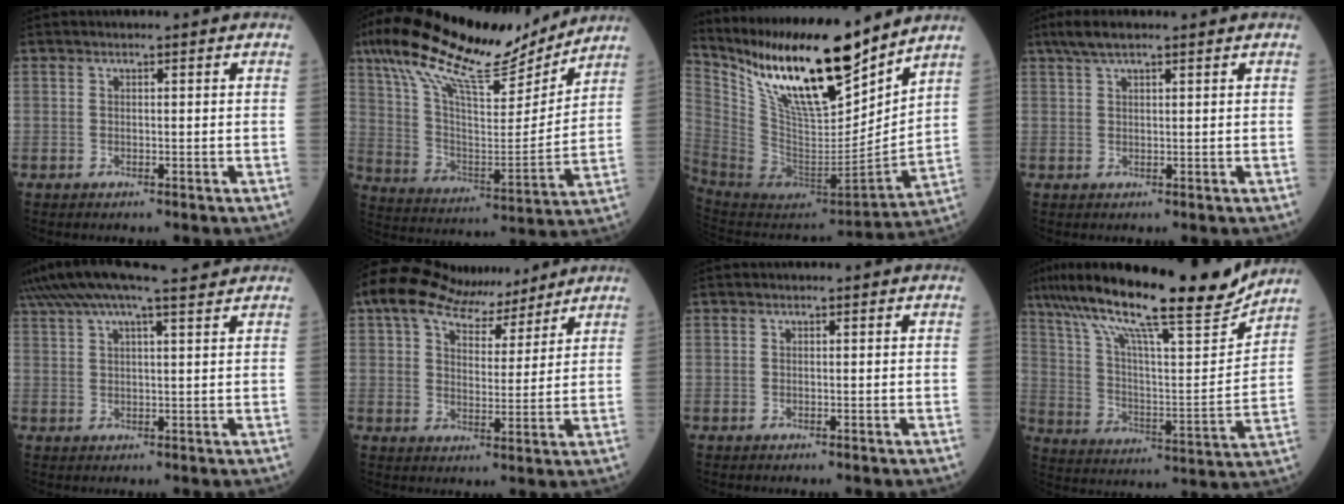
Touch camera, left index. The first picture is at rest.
{"total": 21.5, "force": [17.1, 4.4, 12.3], "torque": [-0.229, 0.020, 0.294]}
{"total": 23.0, "force": [17.2, 4.4, 14.6], "torque": [-0.259, -0.011, 0.318]}
{"total": 4.0, "force": [3.0, 0.6, 2.6], "torque": [-0.058, 0.023, 0.059]}
{"total": 13.4, "force": [11.3, 0.8, 7.1], "torque": [-0.138, 0.042, 0.175]}
{"total": 13.3, "force": [11.3, 4.8, 5.1], "torque": [-0.082, 0.035, 0.174]}
{"total": 0.0}
{"total": 22.2, "force": [17.8, 2.3, 13.1], "torque": [-0.231, 0.008, 0.283]}